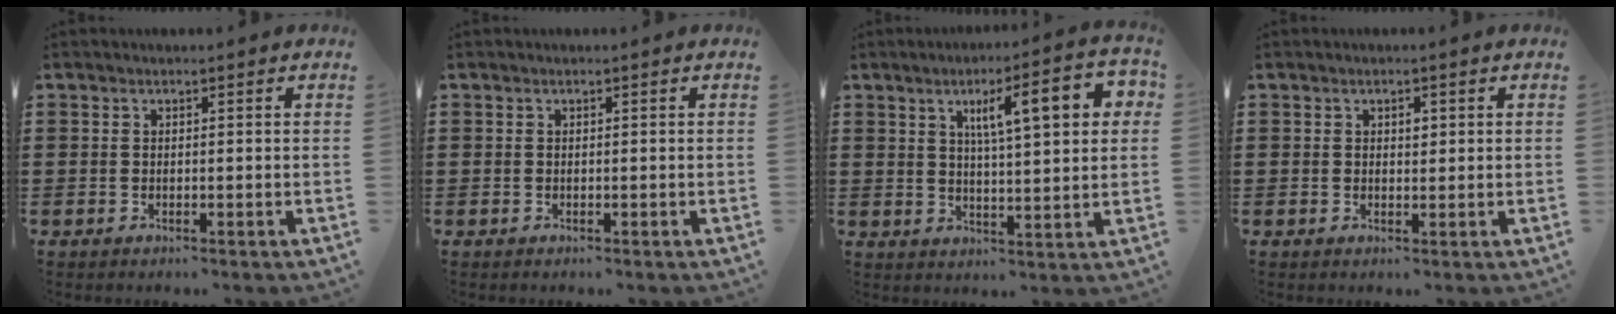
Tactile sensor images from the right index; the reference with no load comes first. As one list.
[{"total": 0.0}, {"total": 9.6, "force": [3.6, 2.3, 8.6], "torque": [-0.140, 0.002, 0.051]}, {"total": 1.2, "force": [0.4, 0.8, 0.9], "torque": [-0.010, 0.002, 0.005]}]